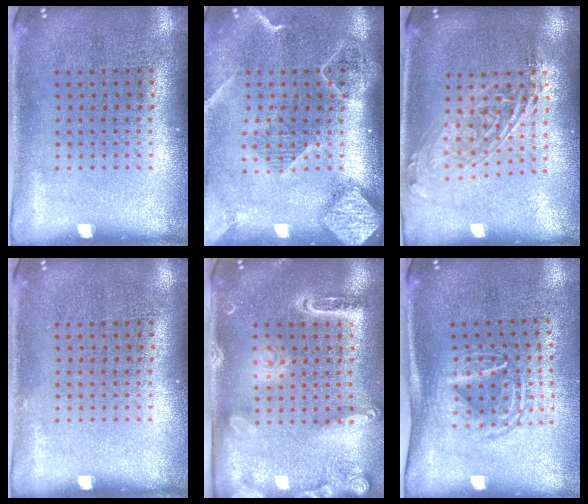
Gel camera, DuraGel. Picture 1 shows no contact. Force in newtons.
{"total": 2.5, "press": 2.0, "slide": 1.4}
{"total": 1.7, "press": 1.4, "slide": 0.9}
{"total": 0.0}
{"total": 2.2, "press": 1.9, "slide": 1.1}
{"total": 1.7, "press": 1.3, "slide": 1.1}